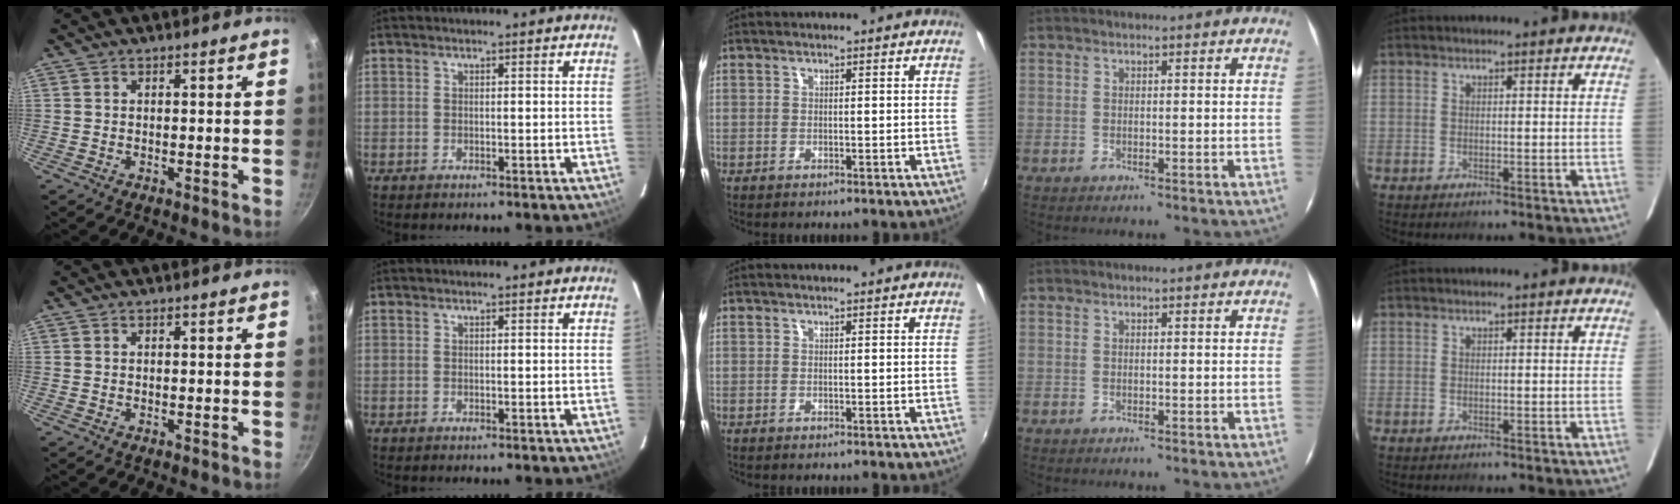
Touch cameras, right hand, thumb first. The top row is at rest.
{}